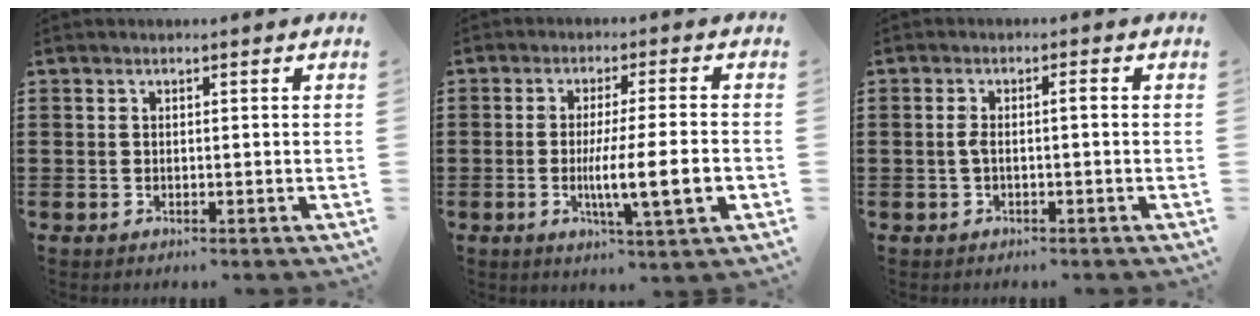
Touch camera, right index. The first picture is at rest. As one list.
[{"total": 10.0, "force": [-2.1, 1.2, 9.7], "torque": [-0.166, -0.016, -0.038]}, {"total": 2.2, "force": [-0.4, 0.3, 2.1], "torque": [-0.048, 0.001, -0.011]}]